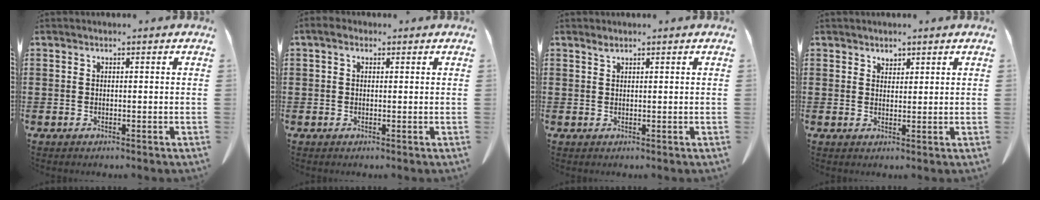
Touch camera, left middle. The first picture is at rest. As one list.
[{"total": 1.9, "force": [0.4, 1.3, 1.4], "torque": [-0.031, 0.007, 0.006]}, {"total": 0.9, "force": [0.7, 0.2, 0.6], "torque": [-0.013, -0.001, 0.015]}, {"total": 1.6, "force": [1.5, 0.6, 0.2], "torque": [-0.008, -0.002, 0.031]}]